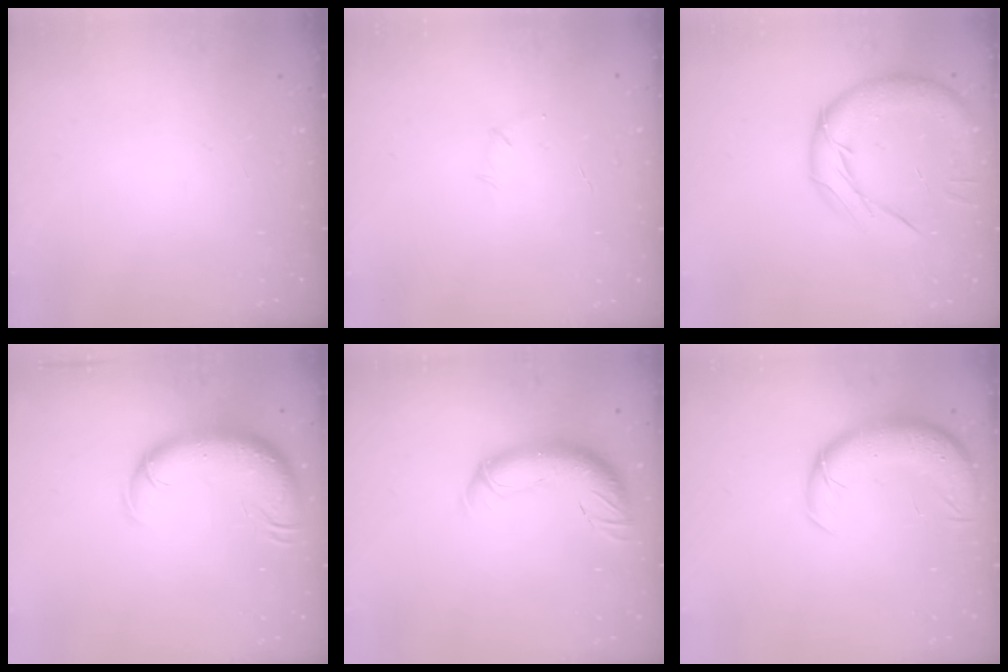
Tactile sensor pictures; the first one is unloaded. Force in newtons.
{"total": 4.5, "press": 4.3, "slide": 1.2}
{"total": 14.9, "press": 14.9, "slide": 1.2}
{"total": 12.3, "press": 11.9, "slide": 3.3}
{"total": 13.1, "press": 12.7, "slide": 3.3}
{"total": 9.9, "press": 9.6, "slide": 2.6}